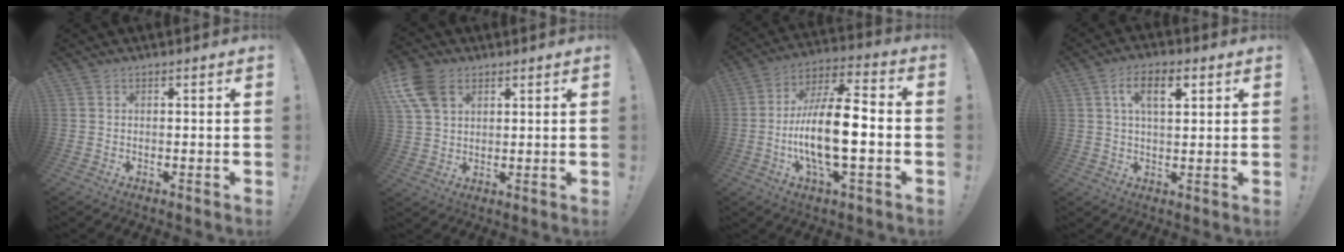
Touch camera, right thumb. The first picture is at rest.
{"total": 10.9, "force": [4.6, 7.3, 6.6], "torque": [-0.135, -0.009, 0.090]}
{"total": 17.3, "force": [-3.2, 5.6, 16.1], "torque": [-0.308, 0.008, -0.056]}
{"total": 8.2, "force": [3.0, 3.6, 6.7], "torque": [-0.102, 0.000, 0.048]}